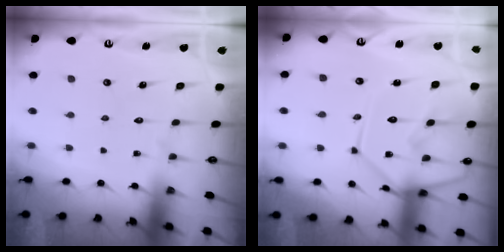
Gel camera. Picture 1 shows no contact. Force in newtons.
{"total": 16.6, "press": 16.5, "slide": 2.2}